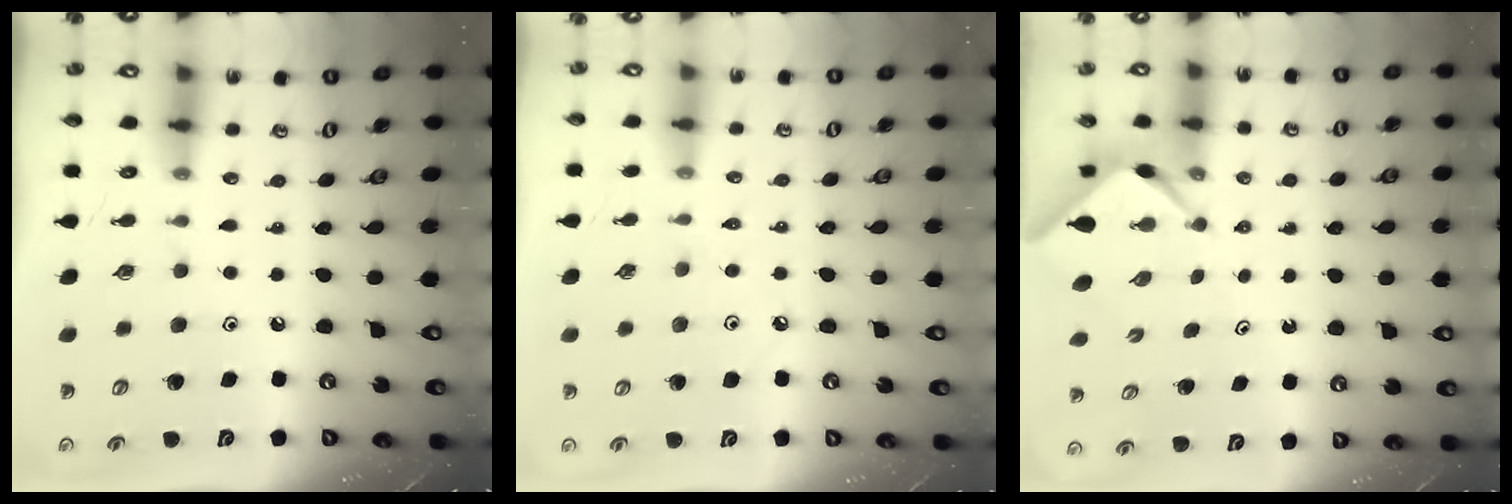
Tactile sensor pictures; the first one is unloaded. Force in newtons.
{"total": 2.8, "press": 2.7, "slide": 0.5}
{"total": 2.2, "press": 2.2, "slide": 0.3}